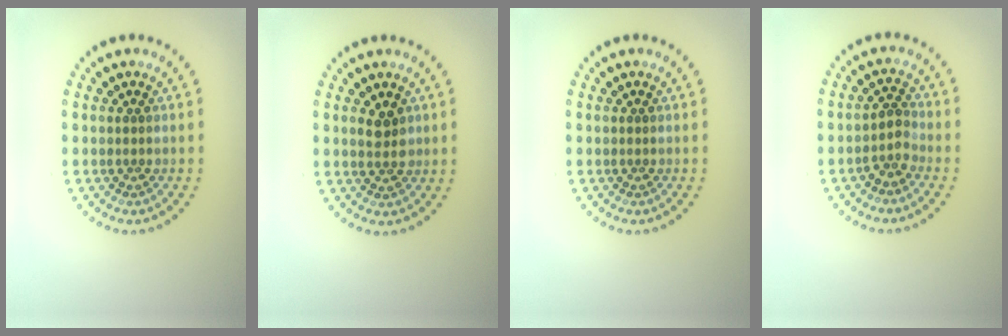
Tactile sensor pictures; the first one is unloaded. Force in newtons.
{"total": 2.0, "press": 2.0, "slide": 0.4}
{"total": 0.0}
{"total": 1.8, "press": 1.5, "slide": 1.0}